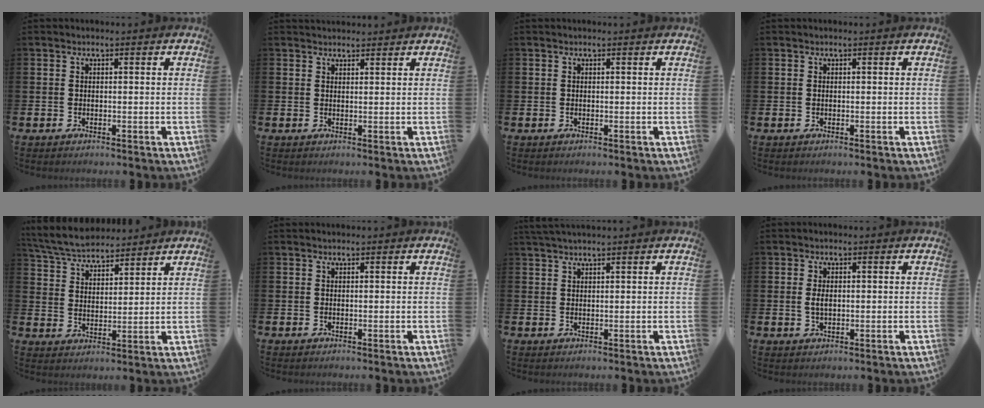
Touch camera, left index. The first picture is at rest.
{"total": 1.7, "force": [1.6, 0.5, 0.0], "torque": [0.008, -0.004, 0.028]}
{"total": 0.0}
{"total": 0.0}
{"total": 5.9, "force": [5.7, 1.1, 0.8], "torque": [-0.041, -0.028, 0.104]}
{"total": 0.0}
{"total": 1.6, "force": [1.5, -0.2, 0.5], "torque": [-0.016, 0.003, 0.029]}
{"total": 1.8, "force": [0.2, 1.0, 1.4], "torque": [-0.019, 0.003, -0.001]}